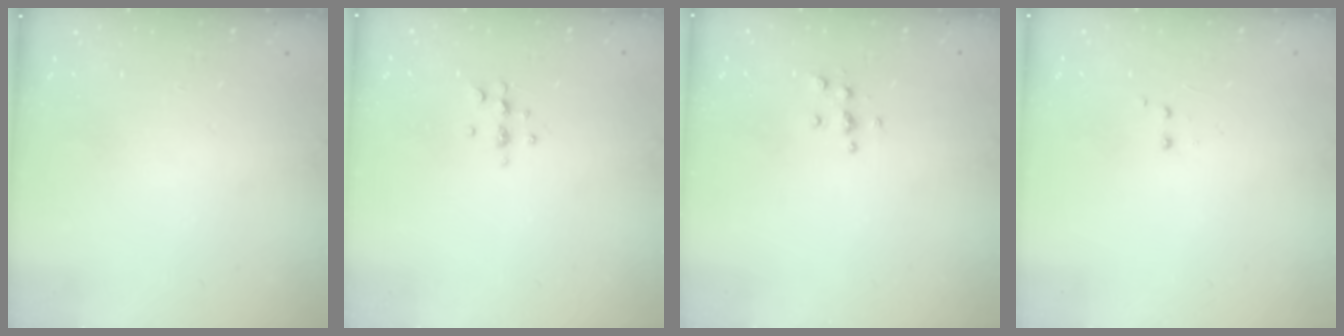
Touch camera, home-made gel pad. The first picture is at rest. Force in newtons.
{"total": 5.6, "press": 5.4, "slide": 1.5}
{"total": 5.4, "press": 5.4, "slide": 0.5}
{"total": 2.0, "press": 1.8, "slide": 0.9}